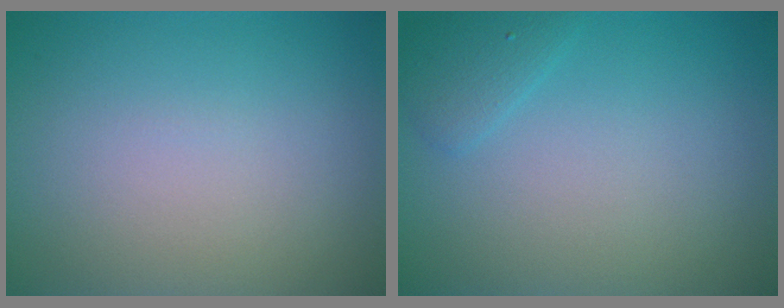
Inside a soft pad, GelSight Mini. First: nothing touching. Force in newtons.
{"total": 1.4, "press": 1.4, "slide": 0.1}